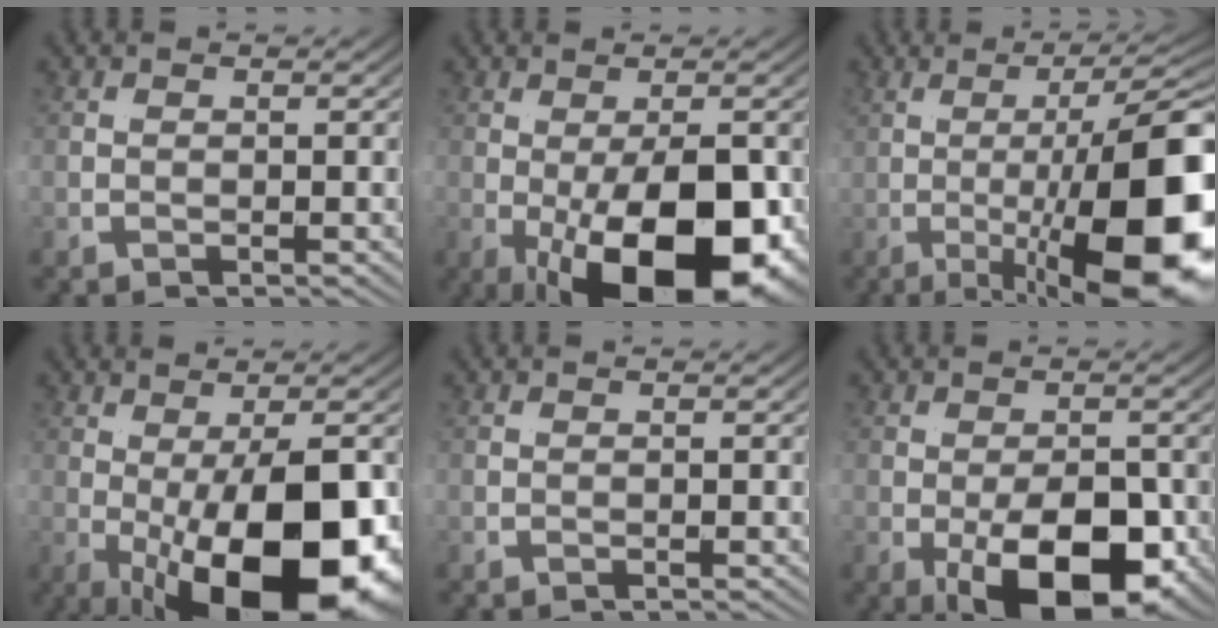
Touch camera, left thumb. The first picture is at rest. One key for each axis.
{"total": 14.0, "fx": -3.8, "fy": 5.9, "fz": 12.1, "tx": -0.186, "ty": -0.036, "tz": -0.038}
{"total": 13.8, "fx": -3.1, "fy": 1.3, "fz": 13.4, "tx": -0.184, "ty": 0.007, "tz": -0.039}
{"total": 15.5, "fx": -4.1, "fy": 6.2, "fz": 13.6, "tx": -0.207, "ty": -0.027, "tz": -0.044}
{"total": 0.0}
{"total": 9.4, "fx": -2.4, "fy": 4.1, "fz": 8.1, "tx": -0.131, "ty": -0.029, "tz": -0.023}